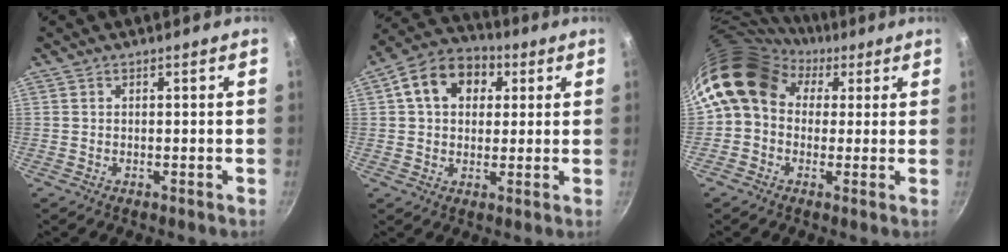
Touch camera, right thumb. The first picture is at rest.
{"total": 12.4, "force": [3.6, 9.3, 7.4], "torque": [-0.099, 0.019, 0.041]}
{"total": 14.3, "force": [3.4, 11.5, 7.7], "torque": [-0.113, 0.031, 0.038]}